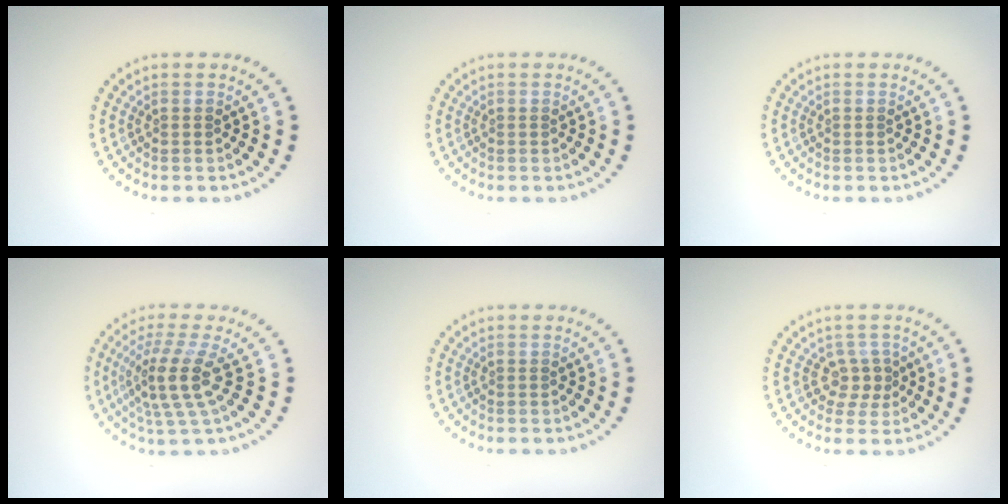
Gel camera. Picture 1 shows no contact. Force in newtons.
{"total": 0.0}
{"total": 0.0}
{"total": 4.3, "press": 3.2, "slide": 2.9}
{"total": 0.0}
{"total": 1.7, "press": 1.4, "slide": 1.1}